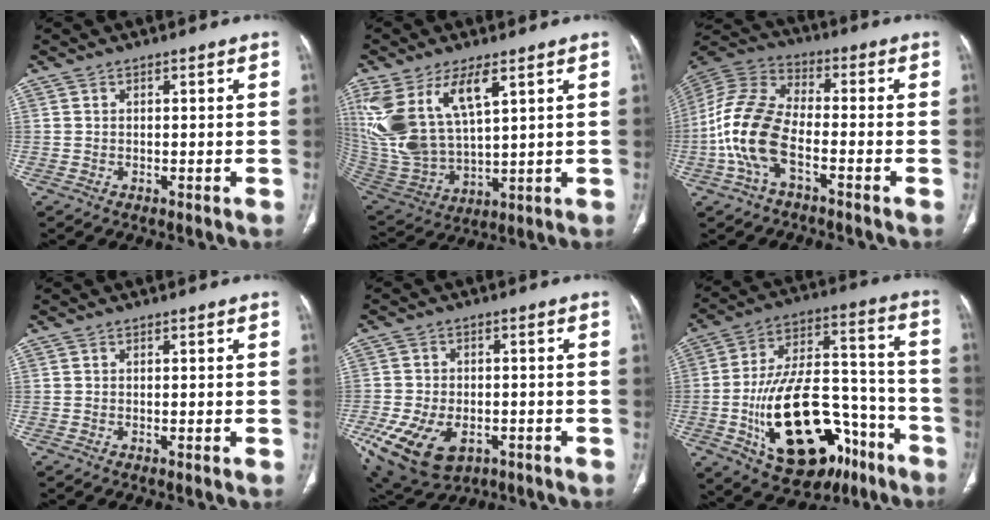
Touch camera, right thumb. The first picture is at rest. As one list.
[{"total": 17.8, "force": [7.9, 8.1, 13.8], "torque": [-0.288, -0.029, 0.173]}, {"total": 14.3, "force": [-4.5, 7.2, 11.5], "torque": [-0.253, 0.033, -0.094]}, {"total": 0.7, "force": [-0.3, 0.1, 0.7], "torque": [-0.012, -0.001, -0.002]}, {"total": 15.2, "force": [-6.2, 9.8, 9.9], "torque": [-0.203, 0.009, -0.087]}, {"total": 28.3, "force": [-11.7, 14.9, 21.0], "torque": [-0.351, 0.062, -0.170]}]